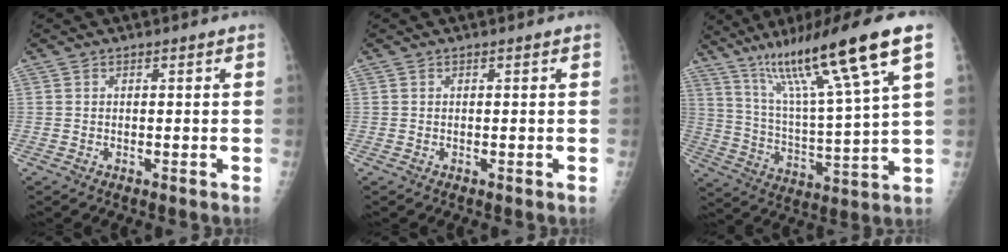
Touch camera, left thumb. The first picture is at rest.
{"total": 0.0}
{"total": 21.2, "force": [12.0, 1.4, 17.4], "torque": [-0.285, -0.031, 0.206]}